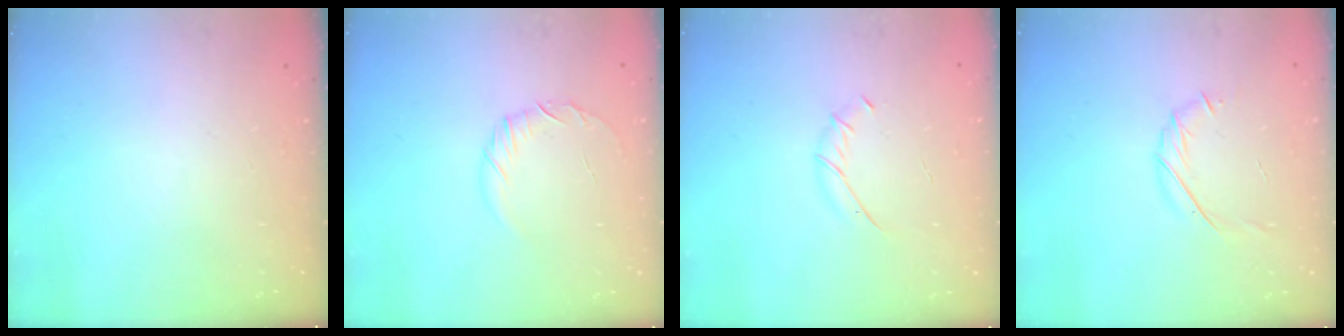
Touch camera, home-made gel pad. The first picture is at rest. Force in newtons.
{"total": 5.2, "press": 5.0, "slide": 1.3}
{"total": 3.9, "press": 3.8, "slide": 0.7}
{"total": 4.1, "press": 4.0, "slide": 1.1}